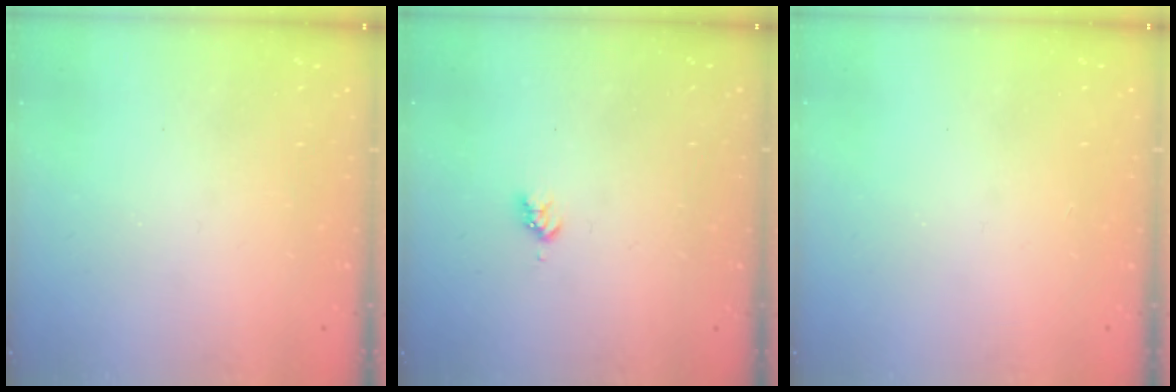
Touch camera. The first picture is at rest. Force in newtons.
{"total": 3.0, "press": 3.0, "slide": 0.4}
{"total": 1.1, "press": 1.1, "slide": 0.1}